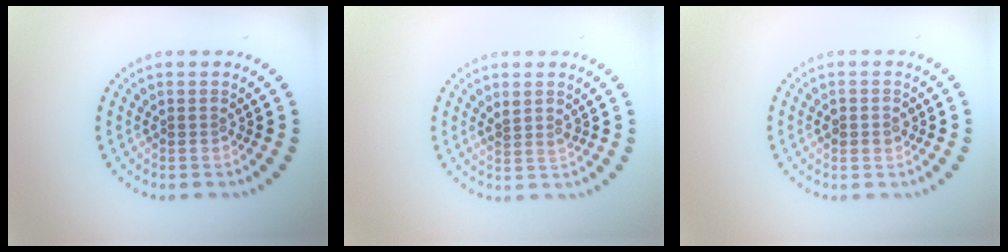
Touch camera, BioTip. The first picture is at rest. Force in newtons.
{"total": 1.3, "press": 1.0, "slide": 0.9}
{"total": 1.3, "press": 1.3, "slide": 0.2}